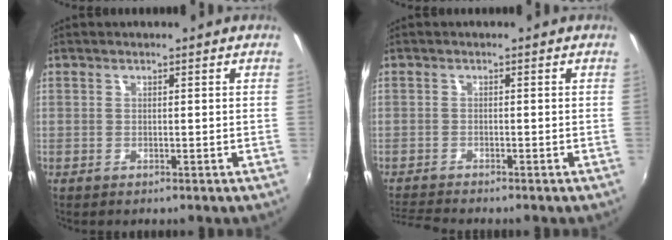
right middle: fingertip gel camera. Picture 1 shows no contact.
{"total": 4.4, "force": [-4.1, -0.1, 1.4], "torque": [-0.045, -0.020, -0.078]}